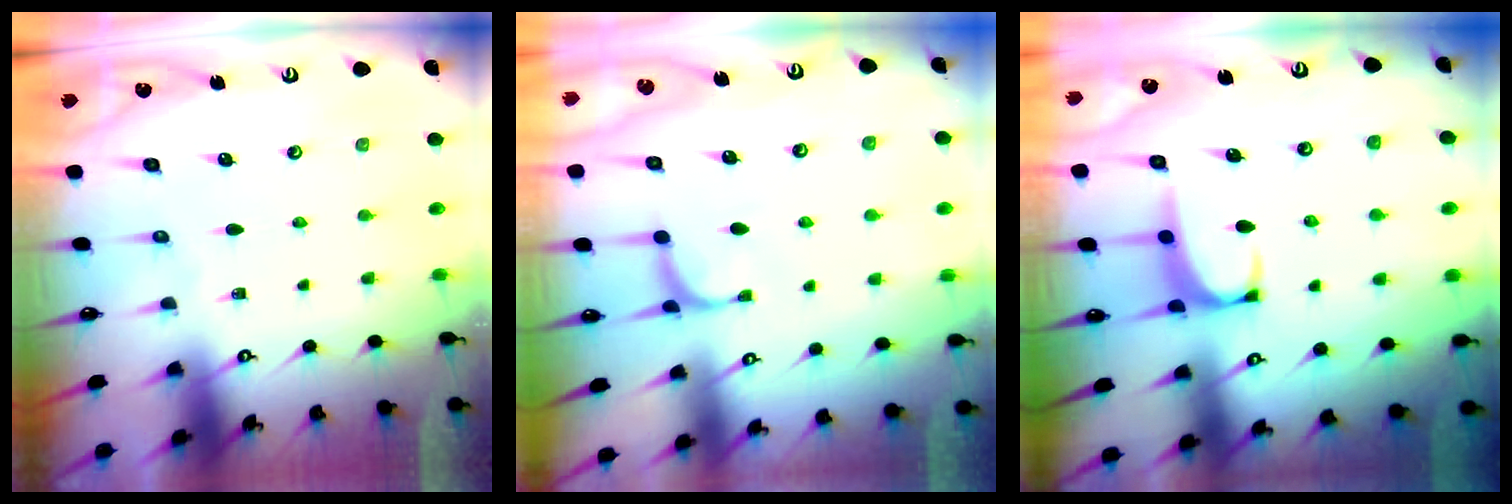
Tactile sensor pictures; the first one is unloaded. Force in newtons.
{"total": 2.1, "press": 2.0, "slide": 0.6}
{"total": 1.5, "press": 1.2, "slide": 0.8}